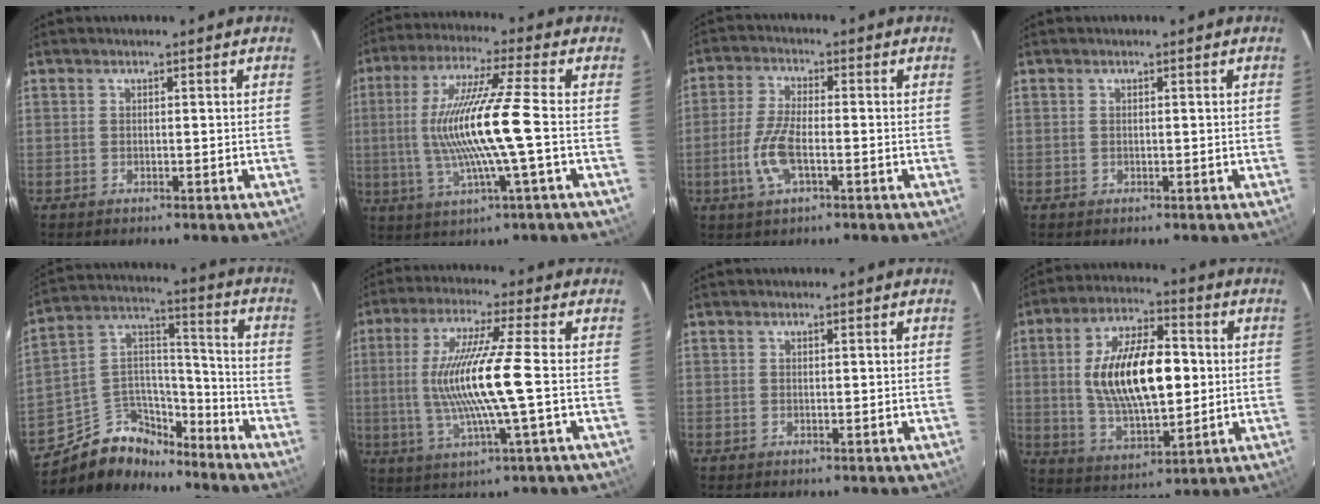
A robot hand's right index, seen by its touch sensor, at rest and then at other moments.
{"total": 14.2, "force": [-1.4, -0.6, 14.2], "torque": [-0.266, -0.006, -0.018]}
{"total": 7.5, "force": [-2.4, 2.6, 6.6], "torque": [-0.146, -0.001, -0.047]}
{"total": 0.0}
{"total": 13.1, "force": [-10.2, 7.5, 3.4], "torque": [-0.077, 0.079, -0.172]}
{"total": 13.5, "force": [-0.8, -0.5, 13.5], "torque": [-0.256, -0.009, -0.009]}
{"total": 0.0}
{"total": 18.0, "force": [1.2, 8.0, 16.0], "torque": [-0.289, 0.011, 0.032]}